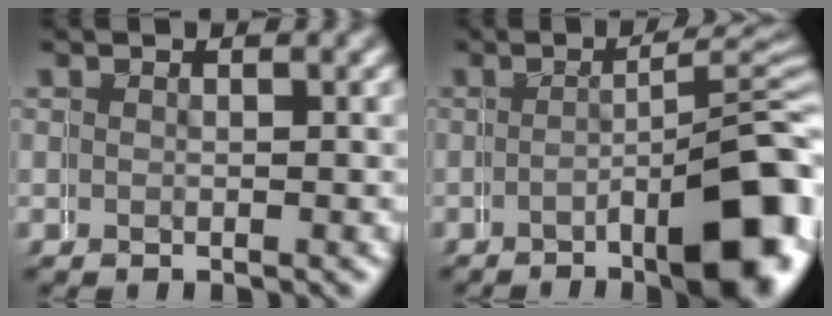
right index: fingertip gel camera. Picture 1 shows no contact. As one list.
[{"total": 10.3, "force": [-4.7, 2.6, 8.8], "torque": [-0.088, 0.009, -0.067]}]